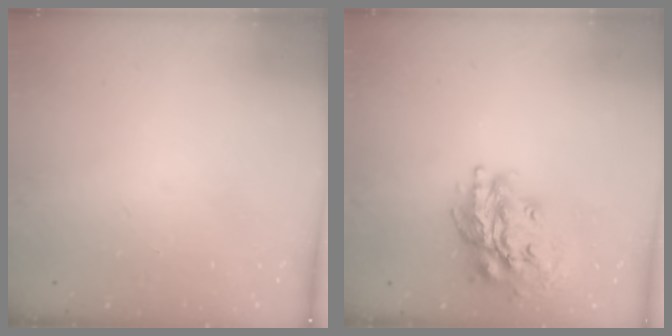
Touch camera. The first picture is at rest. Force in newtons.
{"total": 17.4, "press": 17.1, "slide": 2.7}